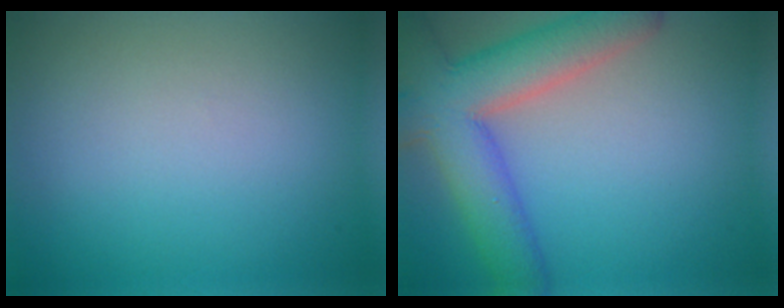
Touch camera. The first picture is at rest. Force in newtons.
{"total": 8.8, "press": 8.8, "slide": 0.5}